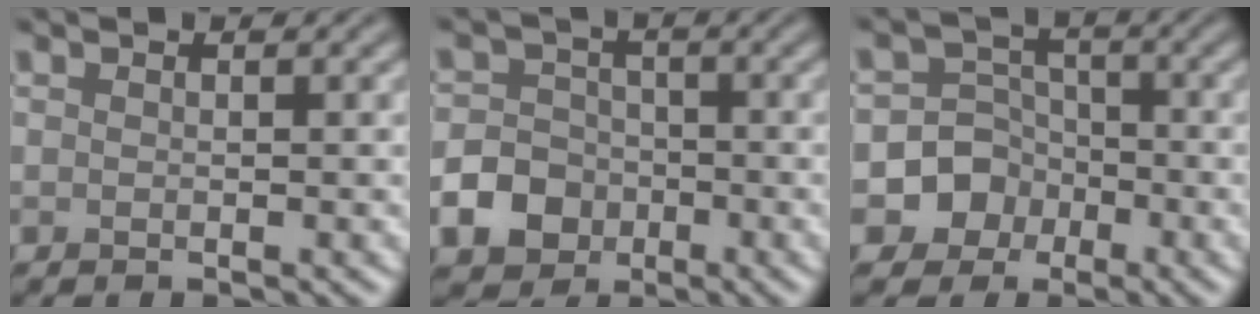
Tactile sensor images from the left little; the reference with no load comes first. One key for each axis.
{"total": 4.7, "fx": -2.1, "fy": 3.9, "fz": 1.7, "tx": -0.019, "ty": 0.001, "tz": -0.053}
{"total": 5.7, "fx": -2.3, "fy": 5.2, "fz": 0.6, "tx": 0.017, "ty": 0.006, "tz": -0.066}